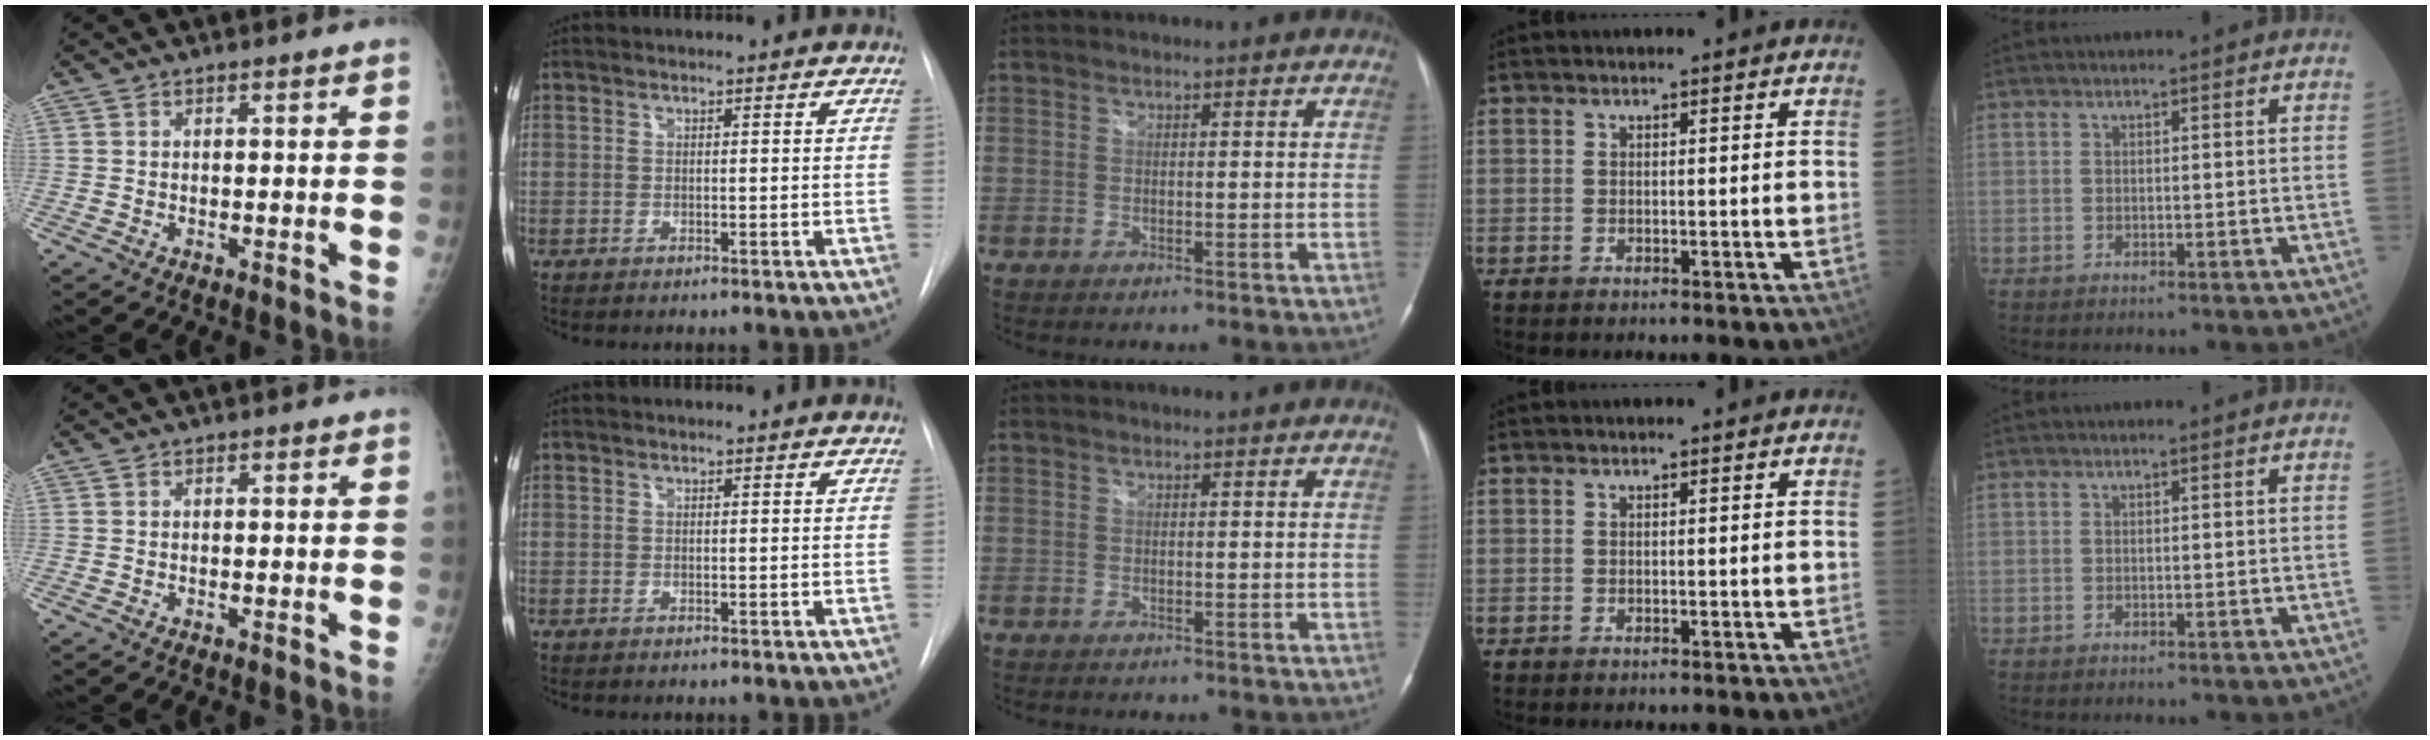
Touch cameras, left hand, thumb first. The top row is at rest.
{}